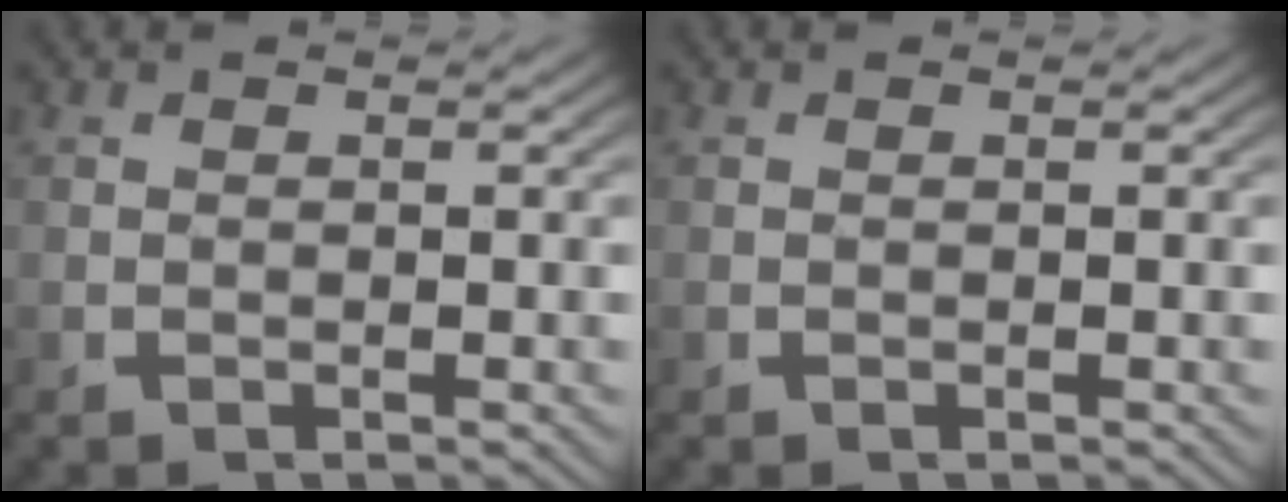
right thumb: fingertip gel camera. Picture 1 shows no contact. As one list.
[{"total": 0.0}]